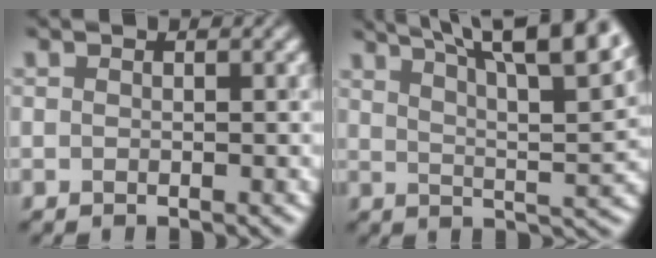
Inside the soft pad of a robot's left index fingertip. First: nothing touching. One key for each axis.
{"total": 12.7, "fx": 8.3, "fy": 3.5, "fz": 9.0, "tx": -0.111, "ty": 0.039, "tz": 0.094}